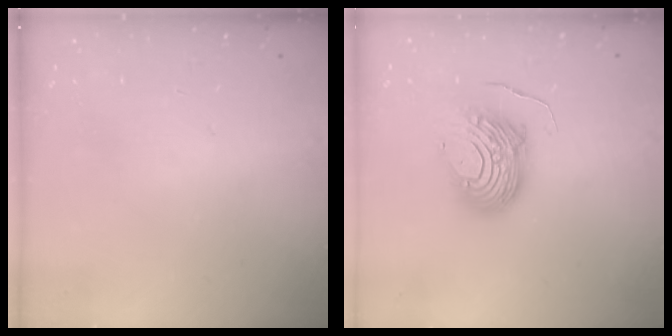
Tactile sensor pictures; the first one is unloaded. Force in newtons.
{"total": 11.2, "press": 11.2, "slide": 1.1}